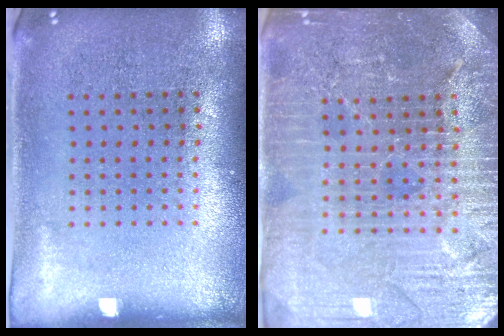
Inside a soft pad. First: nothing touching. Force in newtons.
{"total": 4.5, "press": 4.2, "slide": 1.5}